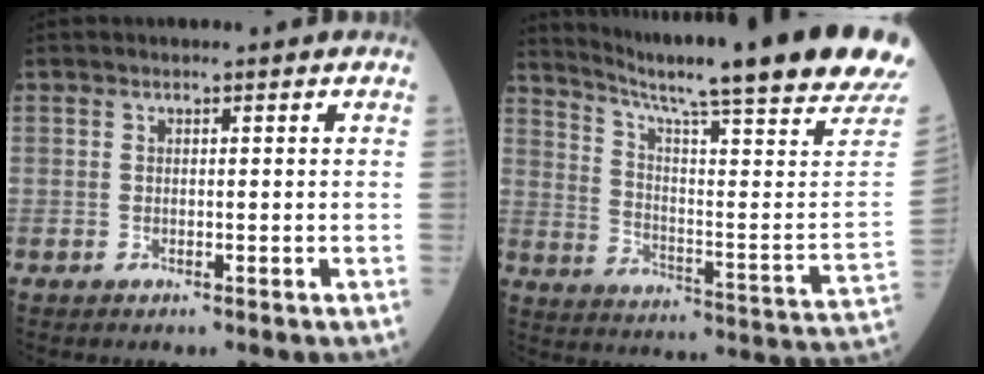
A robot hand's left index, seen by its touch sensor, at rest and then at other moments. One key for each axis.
{"total": 26.2, "fx": 20.5, "fy": -1.5, "fz": 16.2, "tx": -0.262, "ty": -0.072, "tz": 0.281}